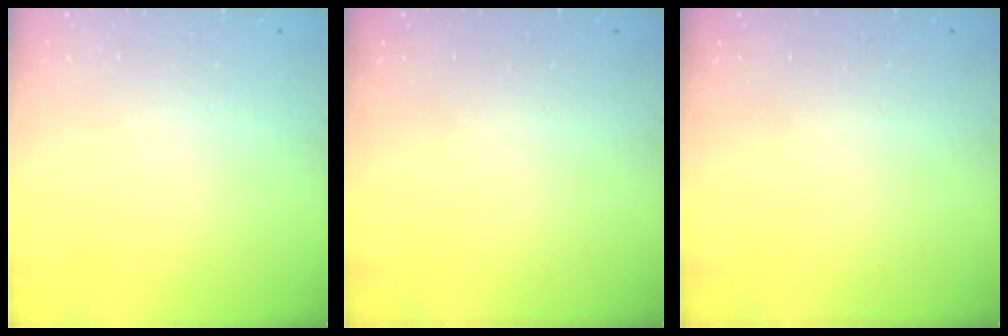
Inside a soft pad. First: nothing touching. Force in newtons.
{"total": 0.0}
{"total": 0.0}